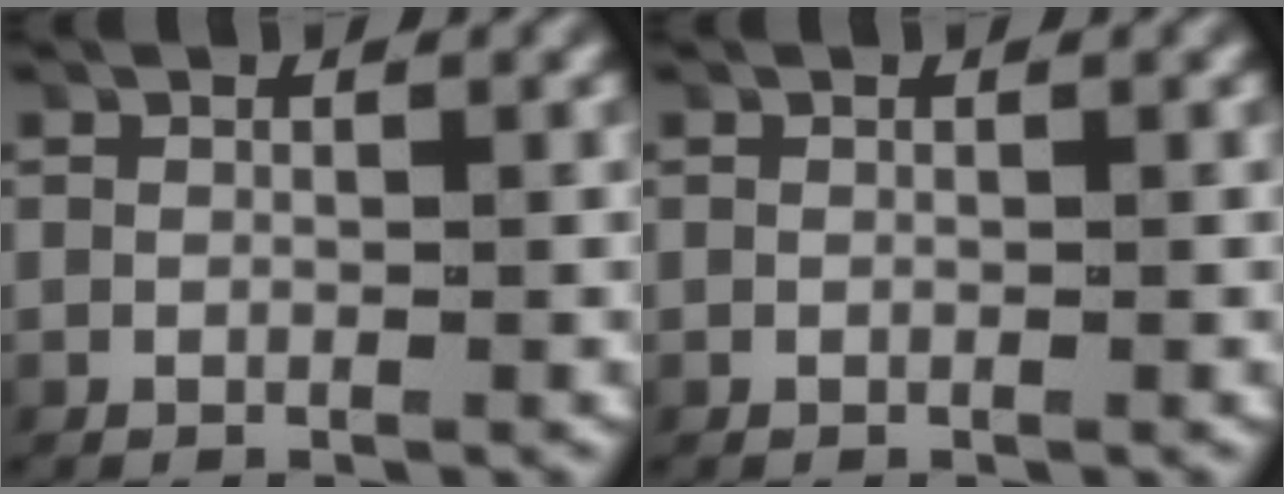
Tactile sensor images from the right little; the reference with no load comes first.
{"total": 0.0}